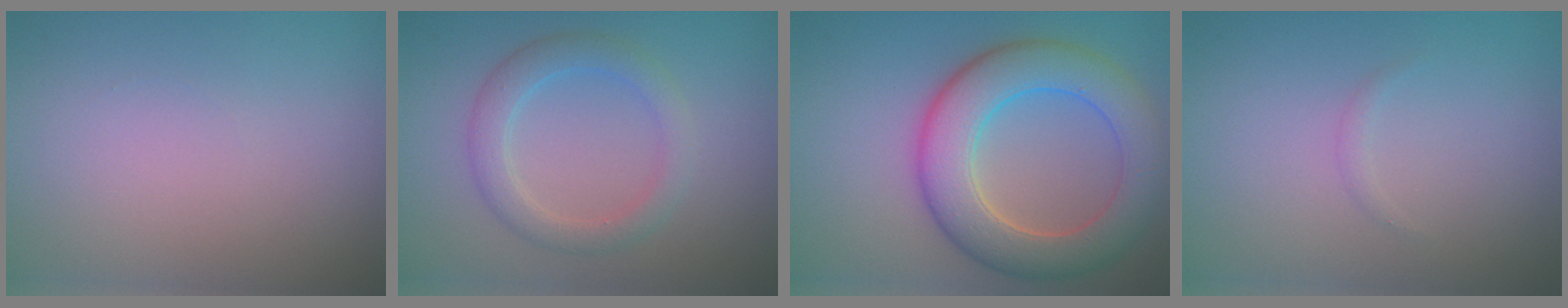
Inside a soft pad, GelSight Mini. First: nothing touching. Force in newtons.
{"total": 3.1, "press": 3.1, "slide": 0.2}
{"total": 7.9, "press": 7.9, "slide": 0.4}
{"total": 0.6, "press": 0.6, "slide": 0.1}